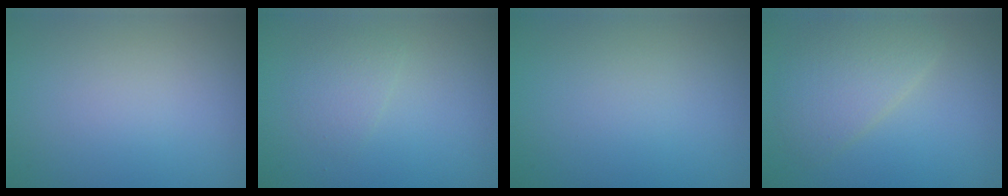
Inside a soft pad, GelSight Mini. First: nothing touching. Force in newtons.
{"total": 1.6, "press": 1.6, "slide": 0.1}
{"total": 0.0}
{"total": 3.8, "press": 3.8, "slide": 0.2}